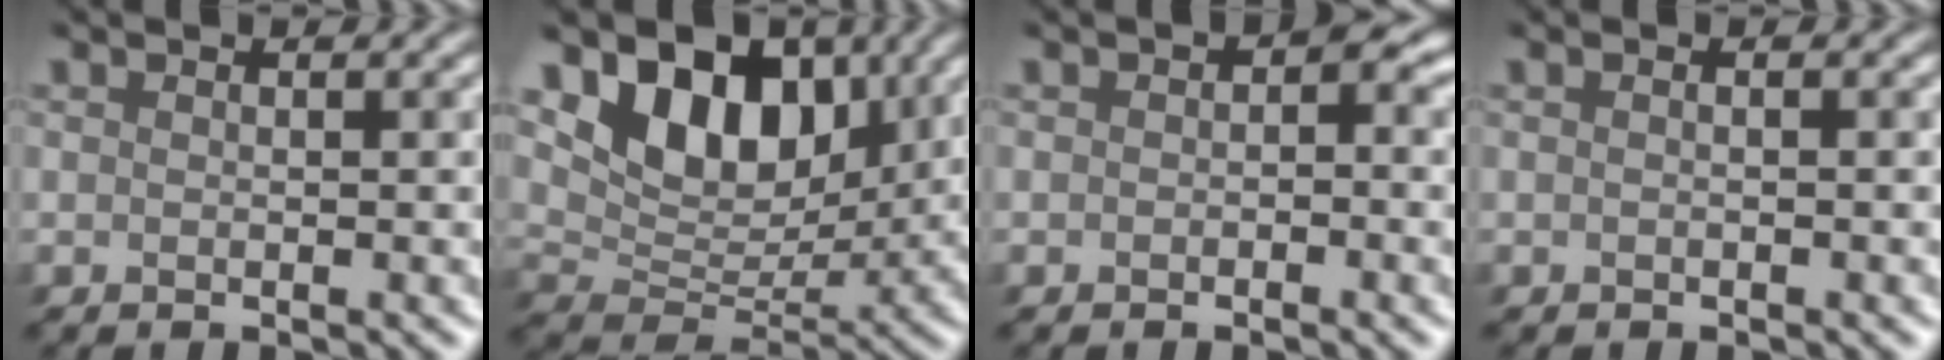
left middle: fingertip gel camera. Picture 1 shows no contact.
{"total": 8.5, "force": [4.5, 5.5, 4.7], "torque": [-0.069, -0.004, 0.073]}
{"total": 3.4, "force": [-0.2, 2.5, 2.4], "torque": [0.007, 0.016, -0.018]}
{"total": 0.0}